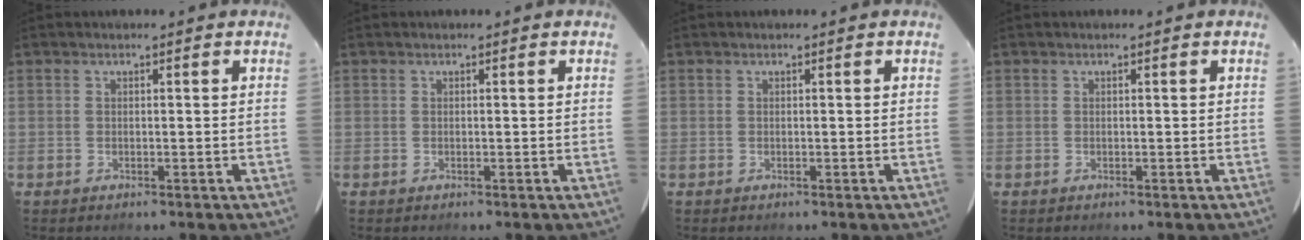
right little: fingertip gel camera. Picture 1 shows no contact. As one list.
[{"total": 0.0}, {"total": 0.0}, {"total": 0.0}]